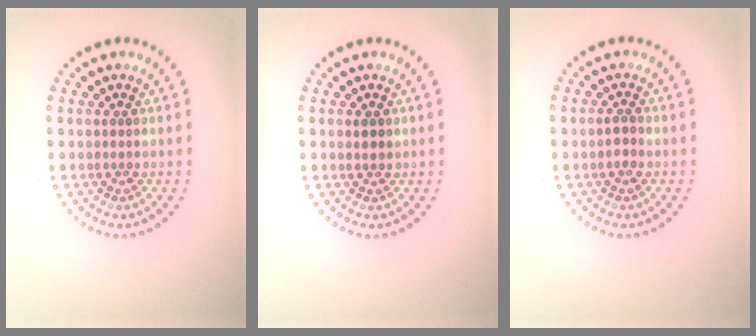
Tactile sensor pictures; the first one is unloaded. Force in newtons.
{"total": 0.8, "press": 0.8, "slide": 0.2}
{"total": 1.2, "press": 1.1, "slide": 0.5}